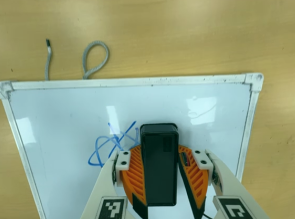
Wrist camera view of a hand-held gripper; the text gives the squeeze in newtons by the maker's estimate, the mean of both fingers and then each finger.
{"total": 12.6, "left": 14.7, "right": 10.5}